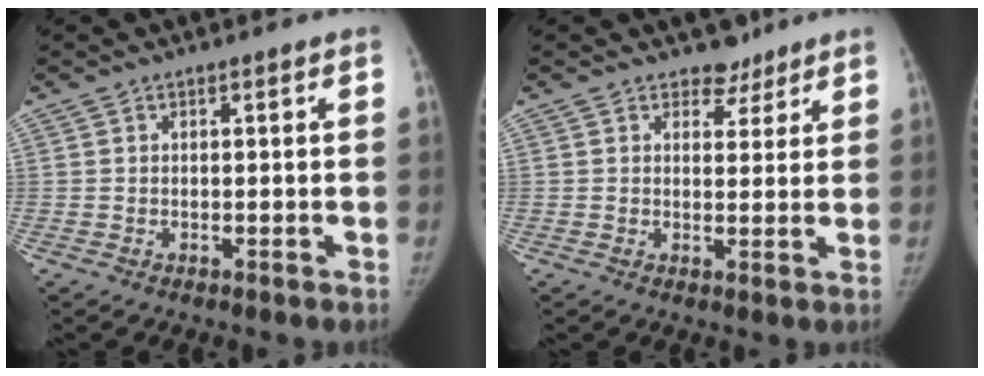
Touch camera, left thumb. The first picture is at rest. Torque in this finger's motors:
{"motor_torque": [0.28, -0.22, 0.73, -0.33, -0.01]}